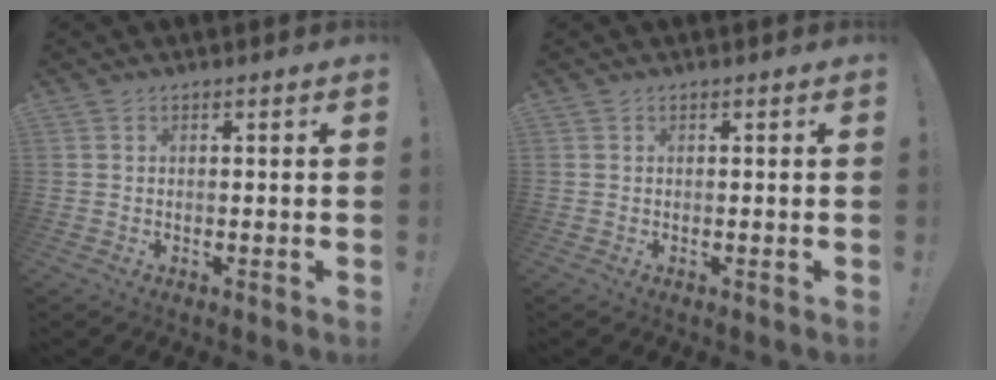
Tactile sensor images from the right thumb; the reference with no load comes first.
{"total": 0.0}